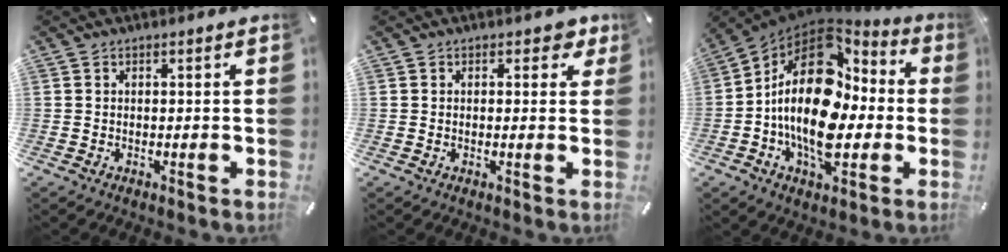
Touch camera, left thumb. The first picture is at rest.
{"total": 2.8, "force": [1.2, 1.8, 1.8], "torque": [-0.008, -0.004, 0.014]}
{"total": 22.9, "force": [-0.5, 14.3, 17.9], "torque": [-0.331, -0.011, -0.008]}